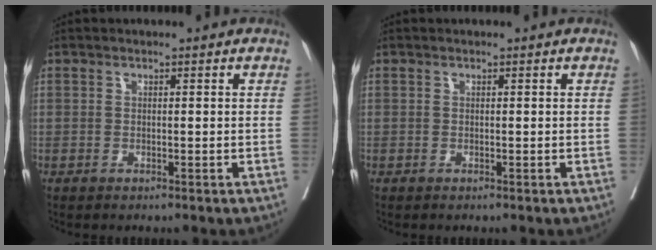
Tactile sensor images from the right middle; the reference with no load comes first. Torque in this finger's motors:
{"motor_torque": [0.00, 0.00, 0.00, 0.00]}